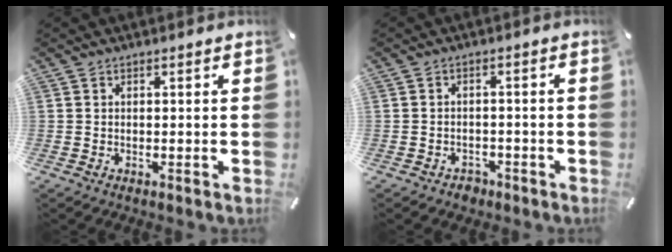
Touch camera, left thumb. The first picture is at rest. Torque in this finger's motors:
{"motor_torque": [-0.01, 0.21, -0.12, 0.12, -0.02]}